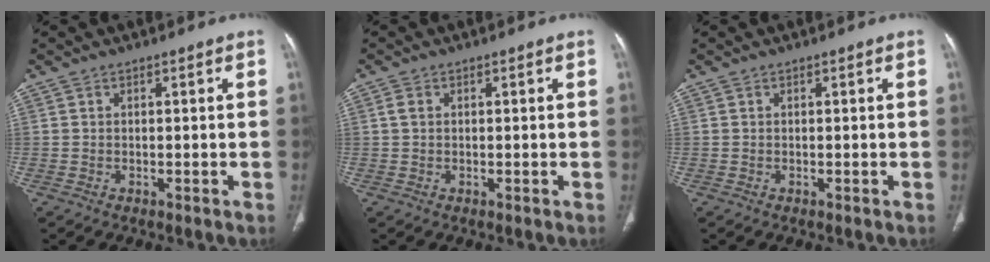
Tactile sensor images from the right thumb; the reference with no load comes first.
{"total": 1.4, "force": [0.3, 0.9, 1.0], "torque": [-0.021, 0.004, 0.008]}
{"total": 0.0}